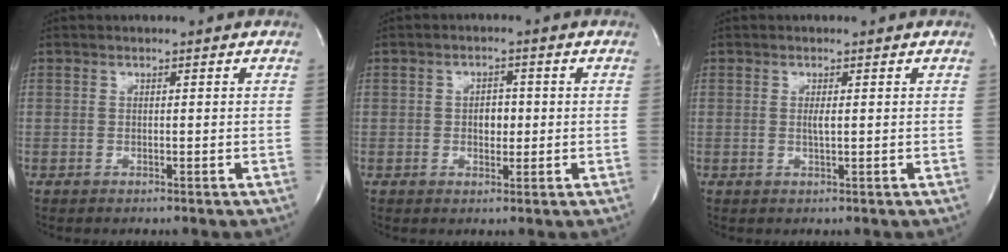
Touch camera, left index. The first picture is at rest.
{"total": 2.9, "force": [-0.1, 1.8, 2.2], "torque": [-0.031, 0.002, -0.001]}
{"total": 1.1, "force": [0.1, 0.0, 1.1], "torque": [-0.027, -0.003, 0.002]}